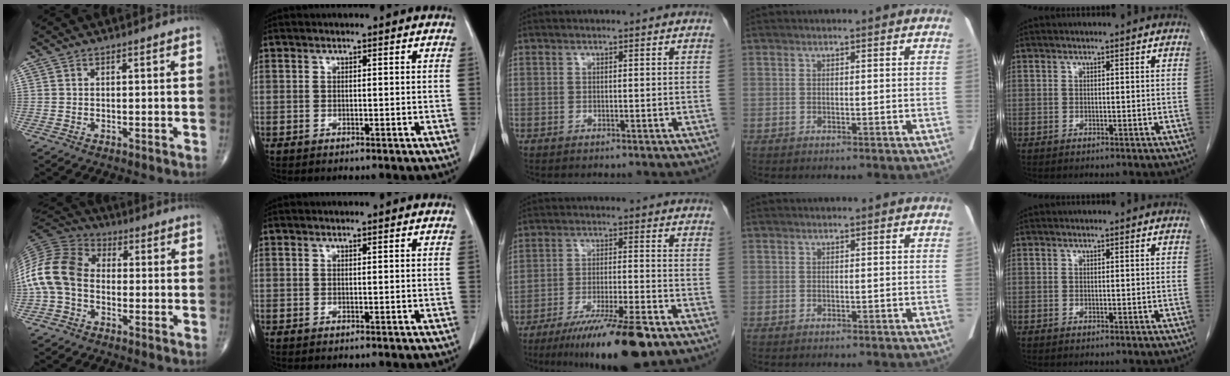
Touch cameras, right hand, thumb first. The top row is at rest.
{"thumb": {"total": 12.7, "force": [-1.9, 9.1, 8.7], "torque": [-0.177, 0.032, -0.052]}, "middle": {"total": 13.8, "force": [-9.6, 1.0, 9.9], "torque": [-0.155, -0.033, -0.158]}}